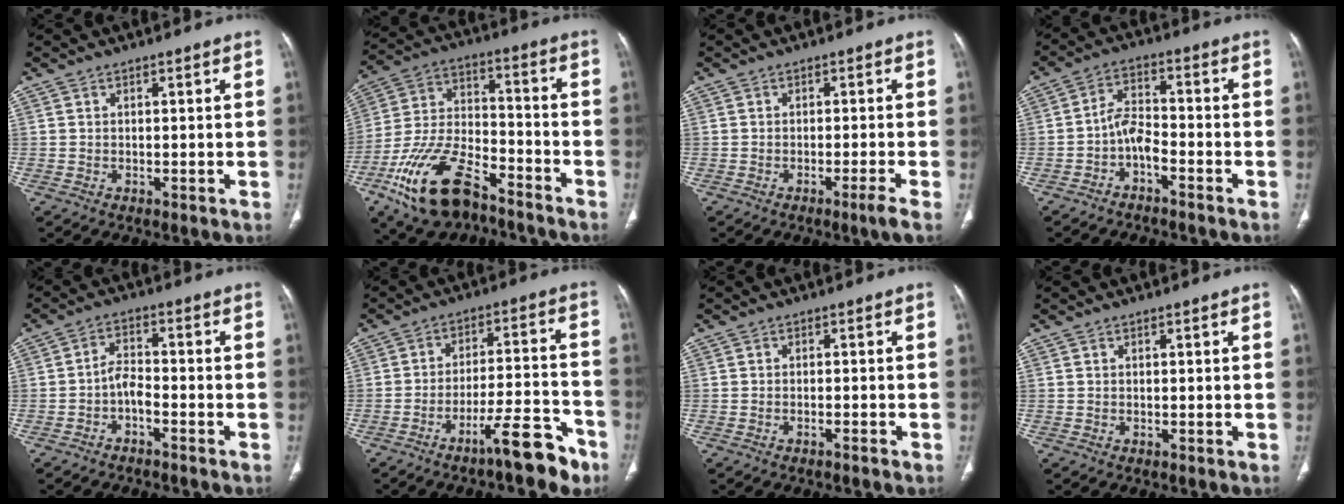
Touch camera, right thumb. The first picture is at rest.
{"total": 19.1, "force": [-11.6, 9.1, 12.1], "torque": [-0.237, 0.059, -0.210]}
{"total": 2.5, "force": [-1.5, -0.8, 1.9], "torque": [-0.045, -0.001, -0.028]}
{"total": 5.0, "force": [-2.8, 2.3, 3.5], "torque": [-0.063, 0.036, -0.056]}
{"total": 3.8, "force": [-2.2, 1.7, 2.6], "torque": [-0.046, 0.029, -0.043]}
{"total": 11.3, "force": [-7.8, 2.7, 7.8], "torque": [-0.117, 0.066, -0.124]}
{"total": 1.4, "force": [-1.1, 0.2, 0.8], "torque": [-0.022, 0.007, -0.013]}
{"total": 0.0}